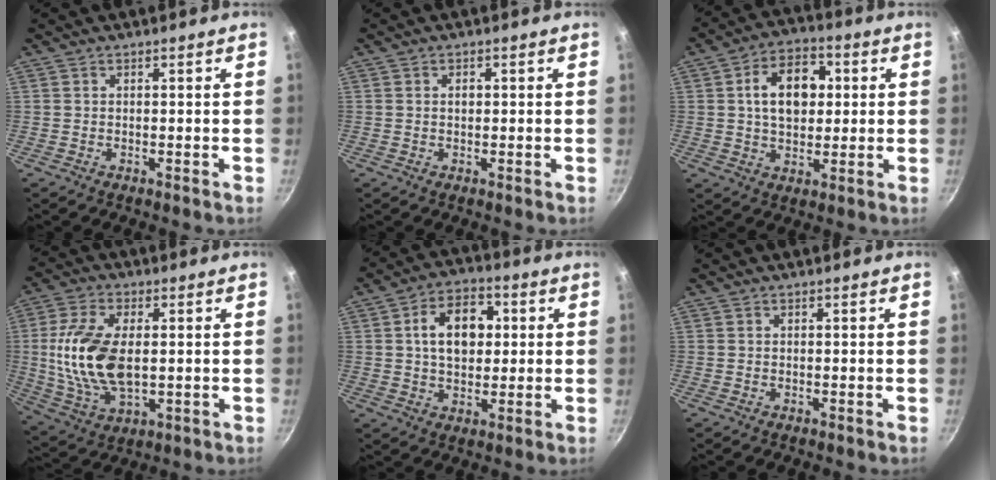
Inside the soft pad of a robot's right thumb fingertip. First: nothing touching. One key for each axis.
{"total": 1.1, "fx": 0.1, "fy": 0.8, "fz": 0.7, "tx": -0.009, "ty": 0.003, "tz": 0.003}
{"total": 12.1, "fx": 2.0, "fy": 8.3, "fz": 8.6, "tx": -0.105, "ty": 0.012, "tz": 0.024}
{"total": 15.6, "fx": 0.7, "fy": 8.4, "fz": 13.1, "tx": -0.253, "ty": -0.001, "tz": 0.018}
{"total": 11.4, "fx": 1.9, "fy": 7.8, "fz": 8.0, "tx": -0.095, "ty": 0.012, "tz": 0.023}
{"total": 0.0}